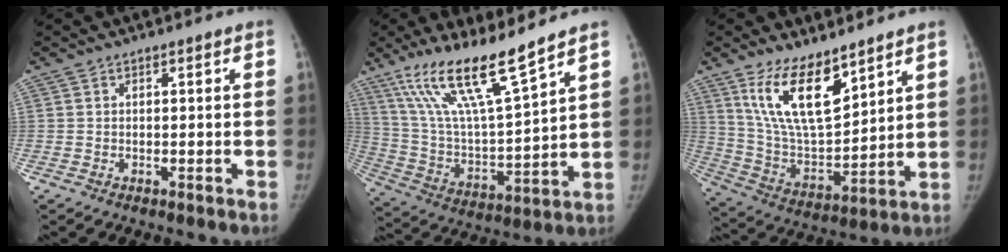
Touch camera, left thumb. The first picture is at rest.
{"total": 18.1, "force": [12.8, 2.2, 12.7], "torque": [-0.223, -0.064, 0.248]}
{"total": 15.2, "force": [9.6, 5.8, 10.3], "torque": [-0.159, -0.060, 0.199]}